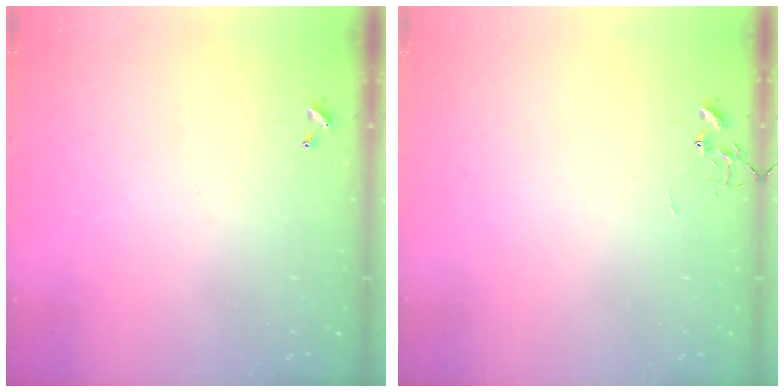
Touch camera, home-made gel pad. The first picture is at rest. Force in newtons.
{"total": 0.0}